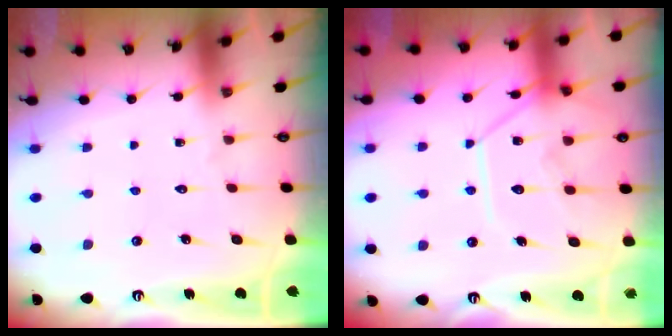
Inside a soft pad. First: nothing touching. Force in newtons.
{"total": 12.4, "press": 12.4, "slide": 1.2}